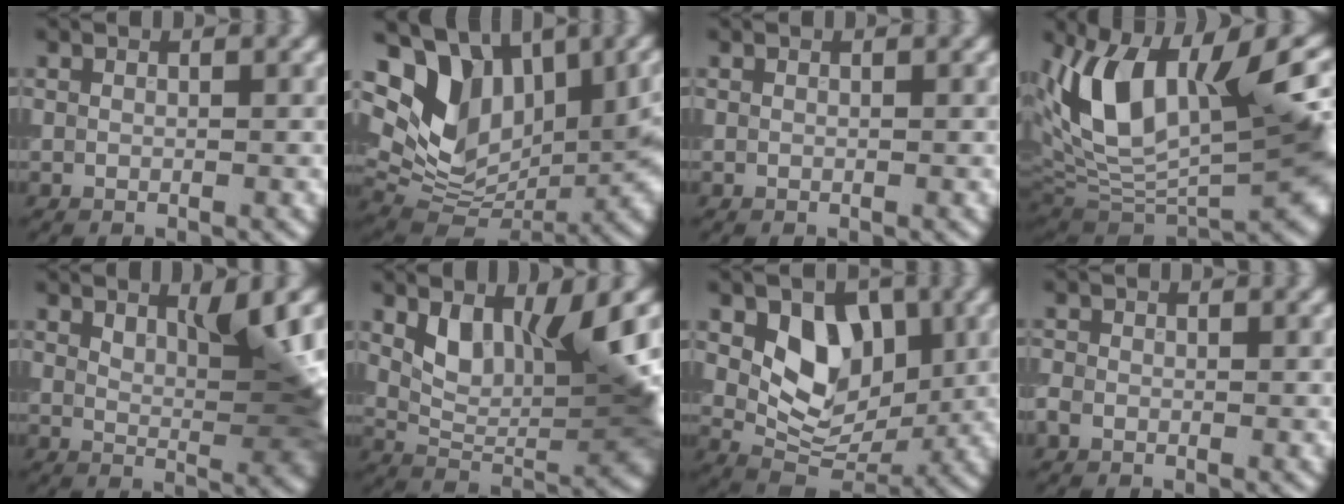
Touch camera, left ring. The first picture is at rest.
{"total": 13.7, "force": [4.3, 8.9, 9.5], "torque": [-0.189, -0.004, 0.089]}
{"total": 0.0}
{"total": 14.0, "force": [3.3, 7.0, 11.7], "torque": [-0.213, -0.008, 0.059]}
{"total": 5.3, "force": [2.3, 1.6, 4.5], "torque": [-0.066, -0.006, 0.038]}
{"total": 7.3, "force": [2.2, 3.3, 6.1], "torque": [-0.113, -0.009, 0.045]}
{"total": 6.0, "force": [1.4, 4.1, 4.2], "torque": [-0.060, -0.009, 0.023]}
{"total": 1.1, "force": [-0.6, 0.9, 0.4], "torque": [-0.007, 0.000, -0.015]}